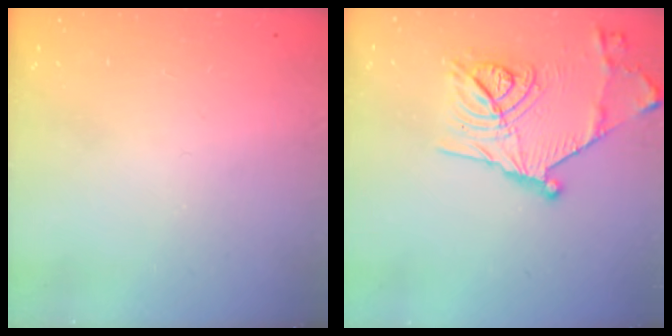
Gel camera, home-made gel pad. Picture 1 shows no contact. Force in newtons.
{"total": 17.2, "press": 17.1, "slide": 1.9}